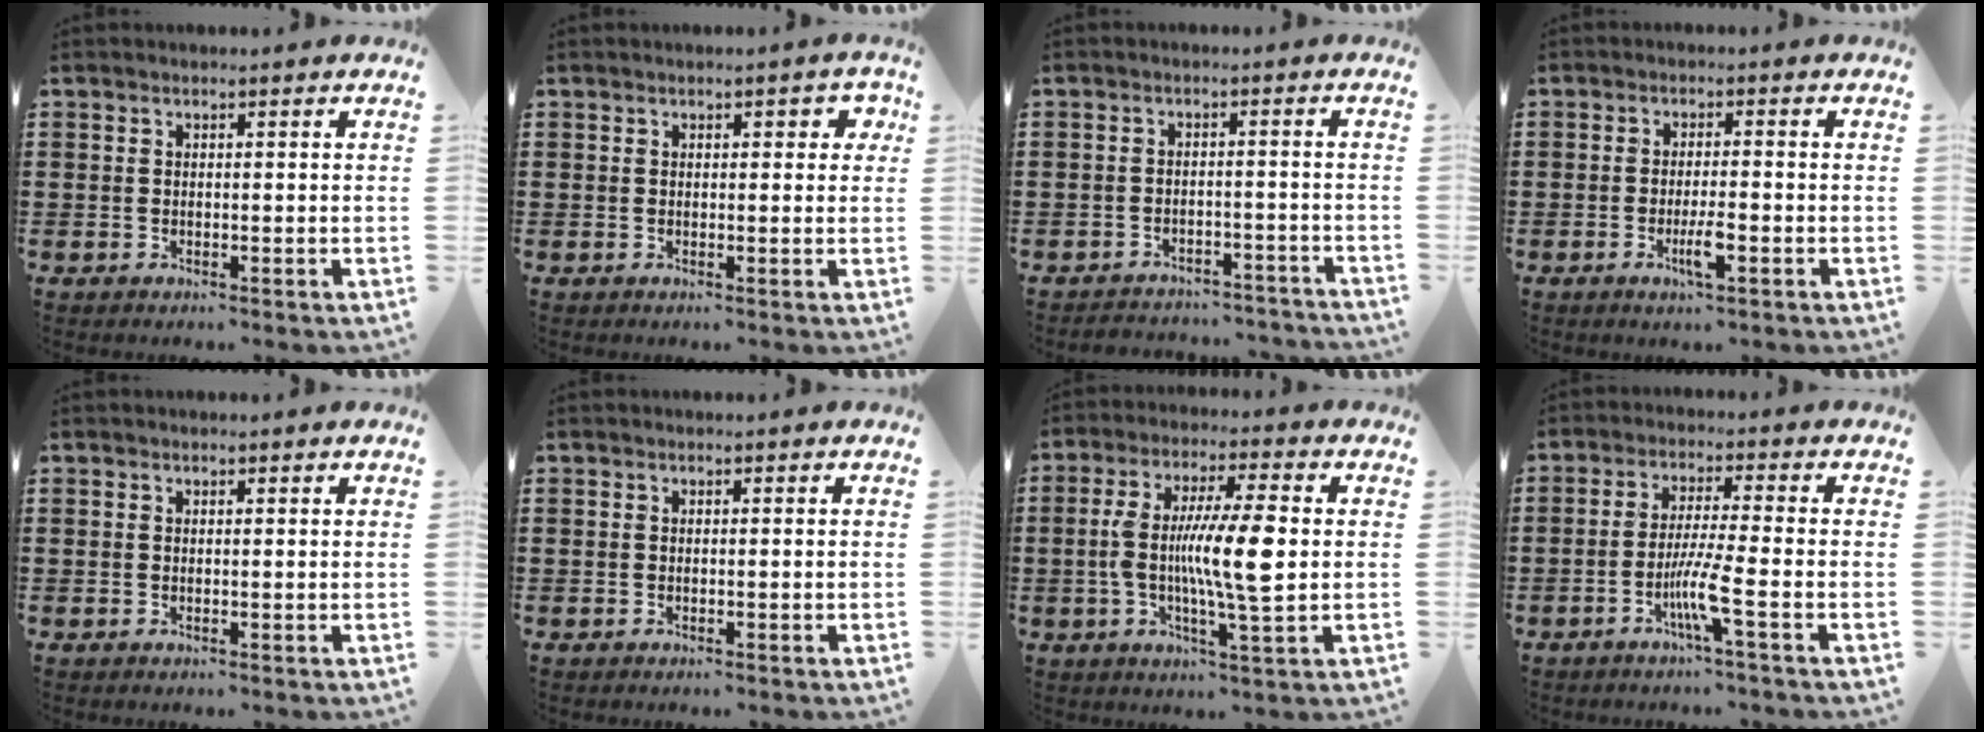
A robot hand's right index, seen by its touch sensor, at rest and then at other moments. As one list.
[{"total": 1.5, "force": [0.2, 1.0, 1.1], "torque": [-0.006, 0.002, -0.004]}, {"total": 3.0, "force": [-3.0, 0.3, -0.1], "torque": [-0.003, -0.001, -0.063]}, {"total": 3.8, "force": [-1.5, 0.6, 3.4], "torque": [-0.063, -0.002, -0.029]}, {"total": 0.0}, {"total": 0.0}, {"total": 10.7, "force": [0.0, 1.9, 10.6], "torque": [-0.200, 0.001, -0.007]}, {"total": 6.3, "force": [-2.7, -0.3, 5.7], "torque": [-0.116, -0.016, -0.054]}]